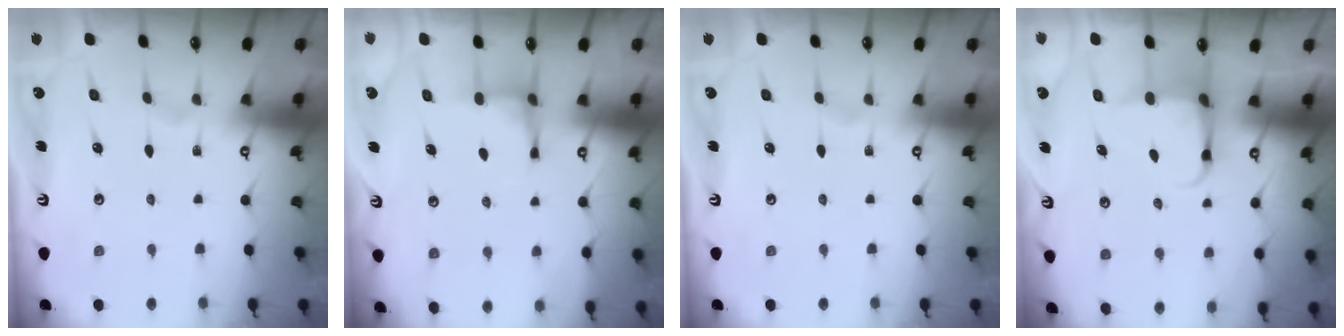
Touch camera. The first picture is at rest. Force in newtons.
{"total": 3.9, "press": 3.9, "slide": 0.6}
{"total": 0.0}
{"total": 4.0, "press": 4.0, "slide": 0.4}